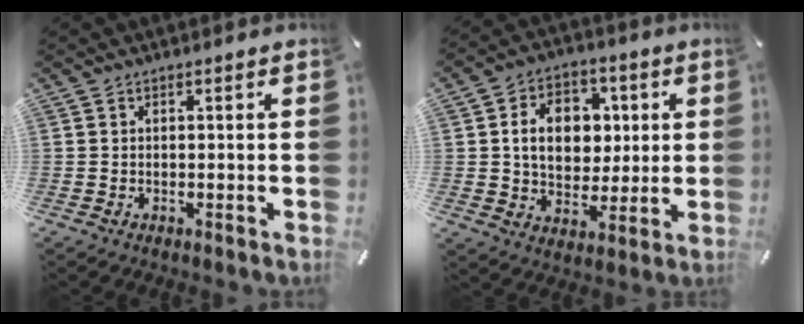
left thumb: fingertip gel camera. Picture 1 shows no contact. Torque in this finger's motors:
{"motor_torque": [1.67, 1.68, 0.50, 0.05, 0.09]}